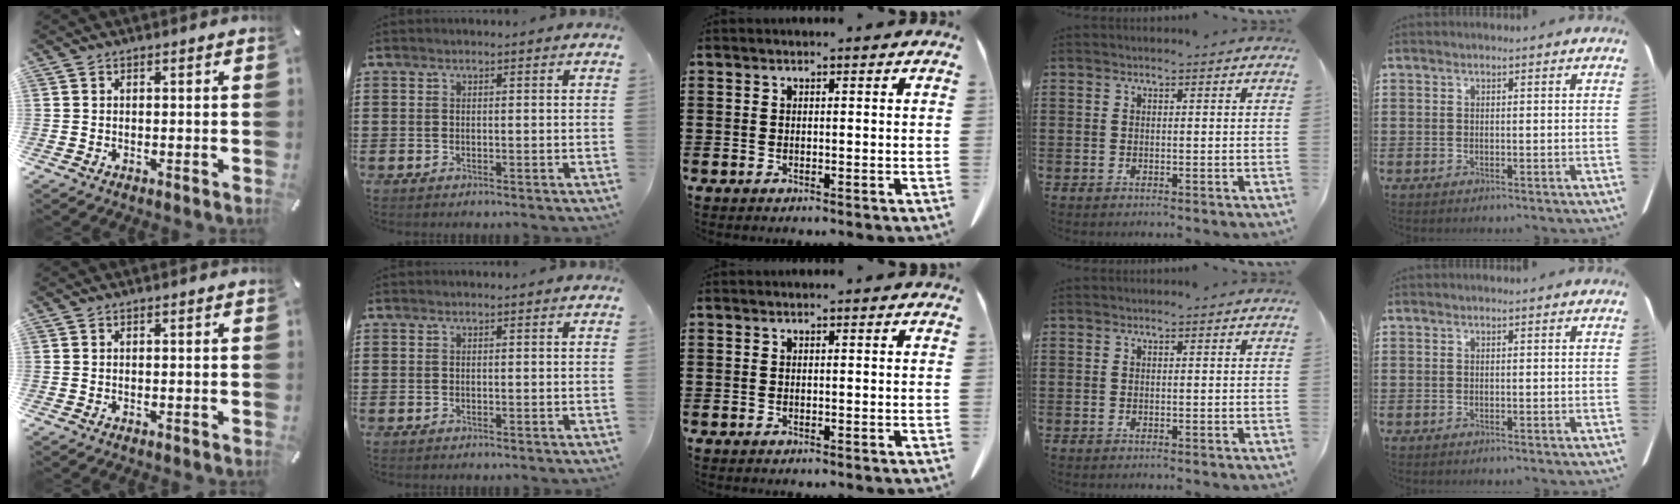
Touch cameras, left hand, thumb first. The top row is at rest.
{}